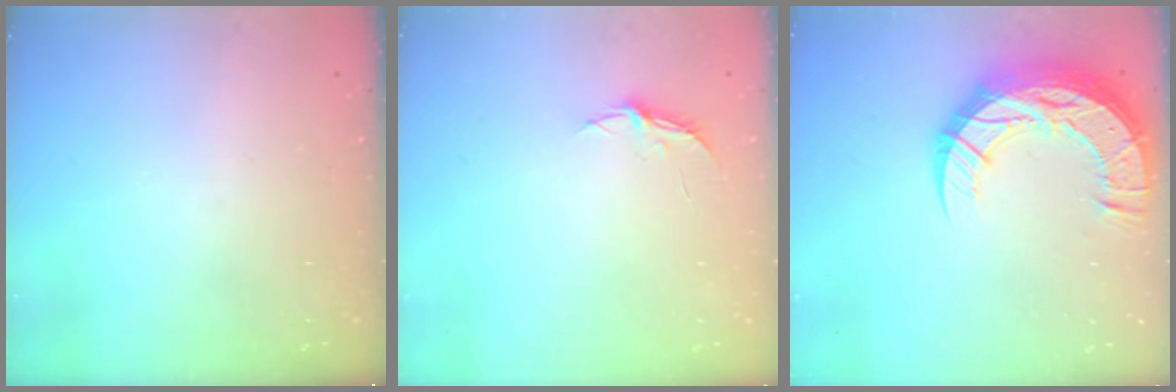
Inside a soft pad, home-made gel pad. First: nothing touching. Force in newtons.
{"total": 3.8, "press": 3.8, "slide": 0.3}
{"total": 19.2, "press": 19.1, "slide": 1.4}